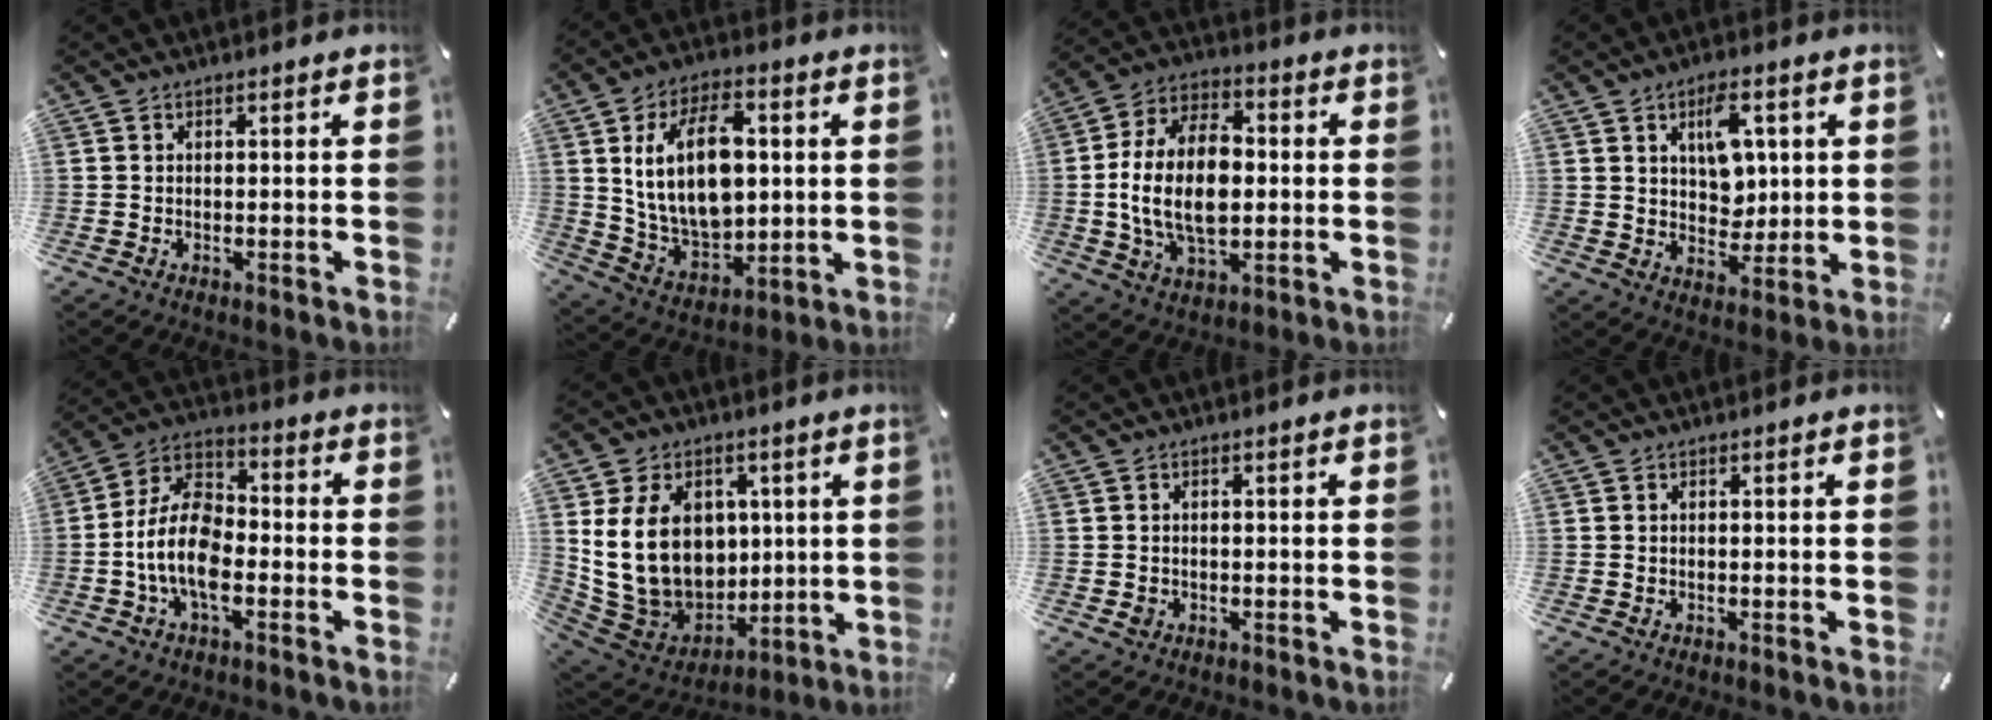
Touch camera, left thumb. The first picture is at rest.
{"total": 17.8, "force": [3.0, 11.5, 13.2], "torque": [-0.264, -0.001, 0.050]}
{"total": 17.3, "force": [-1.1, 11.3, 13.0], "torque": [-0.275, 0.001, -0.023]}
{"total": 8.9, "force": [2.9, 6.5, 5.4], "torque": [-0.074, 0.000, 0.047]}
{"total": 12.9, "force": [-3.7, 7.4, 9.9], "torque": [-0.211, 0.013, -0.069]}
{"total": 19.2, "force": [3.3, 15.3, 11.2], "torque": [-0.225, -0.032, 0.066]}
{"total": 1.5, "force": [-0.4, 1.3, 0.6], "torque": [-0.003, 0.000, -0.011]}
{"total": 0.0}